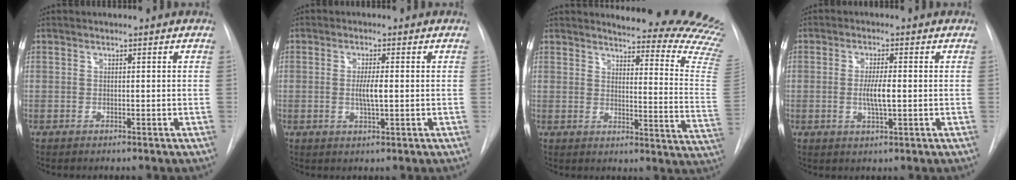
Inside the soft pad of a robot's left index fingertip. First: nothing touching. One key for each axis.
{"total": 3.2, "fx": -1.1, "fy": 0.4, "fz": 3.0, "tx": -0.055, "ty": -0.008, "tz": -0.017}
{"total": 22.0, "fx": 20.8, "fy": 1.0, "fz": 7.0, "tx": -0.080, "ty": -0.163, "tz": 0.212}
{"total": 4.0, "fx": -1.3, "fy": 0.5, "fz": 3.8, "tx": -0.072, "ty": -0.010, "tz": -0.021}